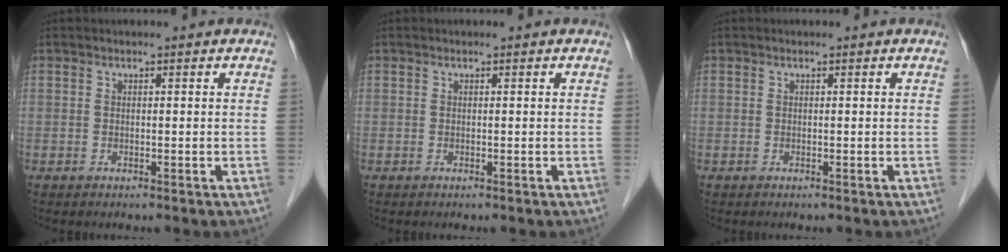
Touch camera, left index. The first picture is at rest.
{"total": 0.0}
{"total": 0.0}